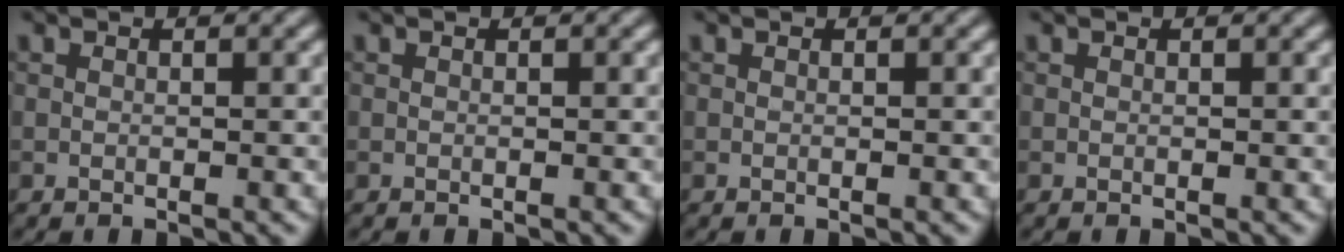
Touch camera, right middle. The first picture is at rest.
{"total": 0.0}
{"total": 0.0}
{"total": 0.0}